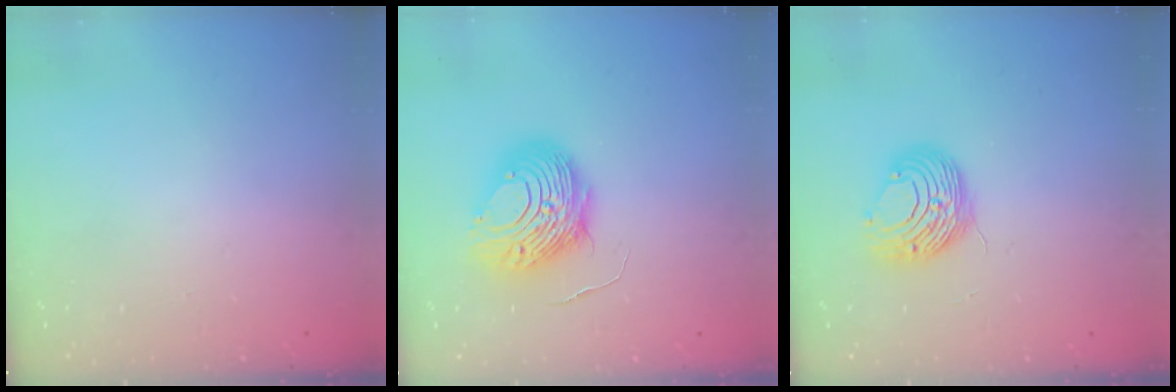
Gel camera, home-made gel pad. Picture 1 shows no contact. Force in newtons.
{"total": 11.1, "press": 11.1, "slide": 0.7}
{"total": 10.1, "press": 10.1, "slide": 0.7}